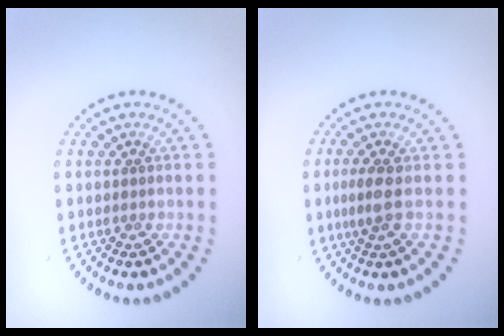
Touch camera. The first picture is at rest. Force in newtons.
{"total": 1.8, "press": 1.6, "slide": 0.8}